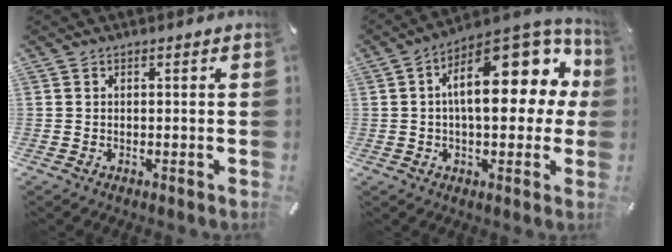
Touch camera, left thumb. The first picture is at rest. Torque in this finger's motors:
{"motor_torque": [2.00, 3.01, 1.98, -0.17, 0.42]}